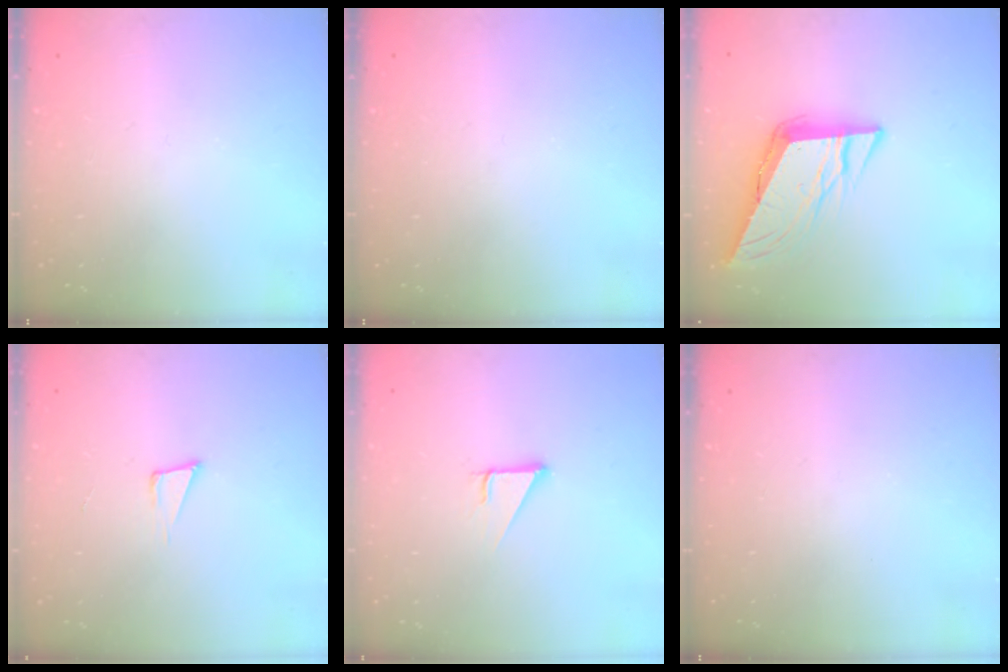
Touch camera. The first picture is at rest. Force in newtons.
{"total": 0.0}
{"total": 10.4, "press": 10.2, "slide": 1.7}
{"total": 3.9, "press": 2.4, "slide": 3.1}
{"total": 2.9, "press": 2.9, "slide": 0.1}
{"total": 0.0}